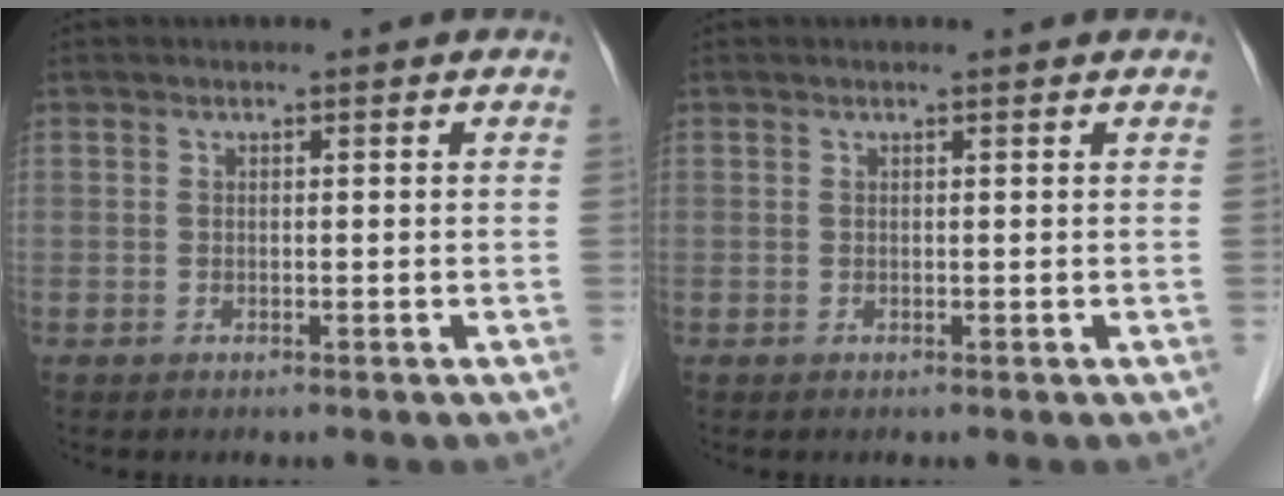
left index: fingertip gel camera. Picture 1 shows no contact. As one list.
[{"total": 0.7, "force": [0.7, 0.0, 0.2], "torque": [-0.010, 0.003, 0.007]}]